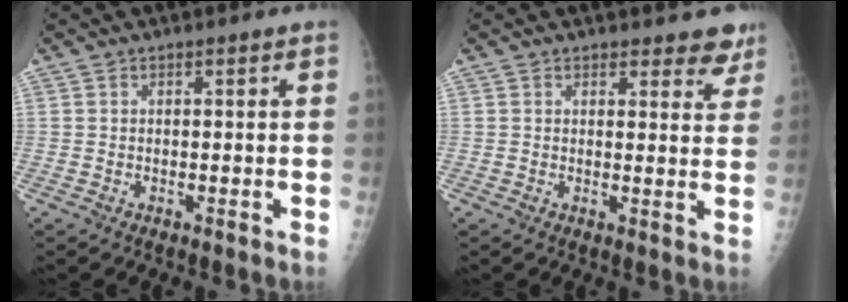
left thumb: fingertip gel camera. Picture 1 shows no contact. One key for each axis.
{"total": 5.2, "fx": 4.5, "fy": 2.2, "fz": 1.6, "tx": 0.016, "ty": -0.026, "tz": 0.042}